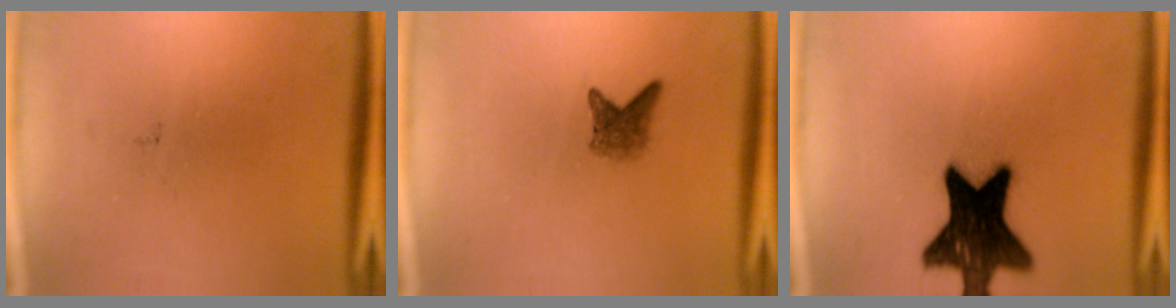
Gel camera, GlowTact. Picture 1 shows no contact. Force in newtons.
{"total": 2.4}
{"total": 17.4}